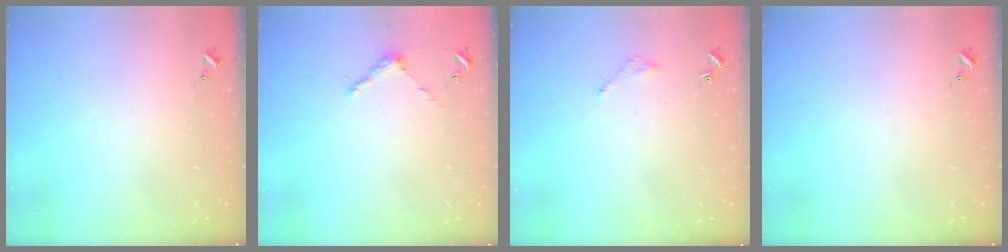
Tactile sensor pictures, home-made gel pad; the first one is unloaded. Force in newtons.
{"total": 3.8, "press": 3.8, "slide": 0.3}
{"total": 2.0, "press": 2.0, "slide": 0.2}
{"total": 0.0}